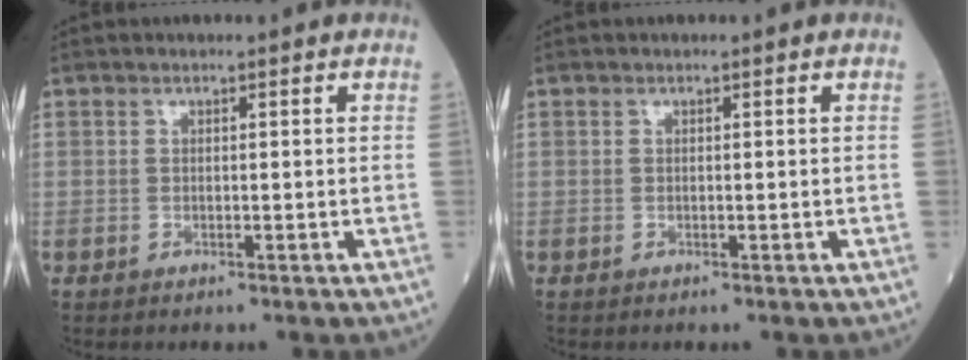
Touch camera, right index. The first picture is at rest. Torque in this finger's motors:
{"motor_torque": [0.00, 0.00, 0.00, -0.01]}